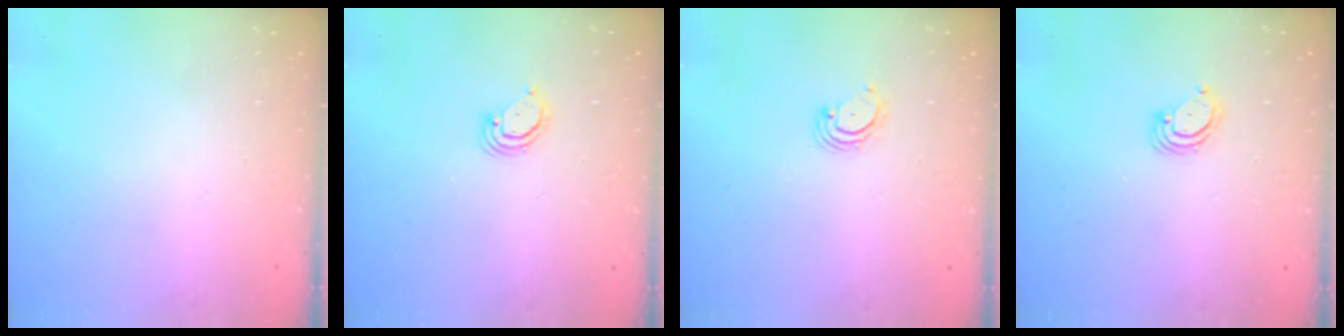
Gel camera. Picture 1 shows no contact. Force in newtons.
{"total": 2.8, "press": 2.8, "slide": 0.3}
{"total": 2.7, "press": 2.7, "slide": 0.3}
{"total": 3.5, "press": 3.5, "slide": 0.3}